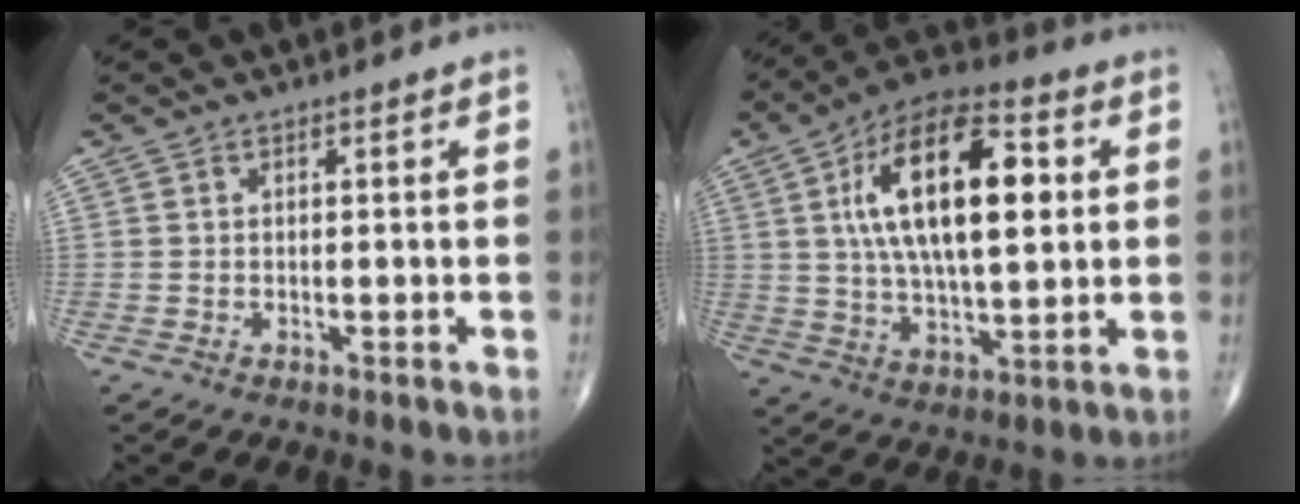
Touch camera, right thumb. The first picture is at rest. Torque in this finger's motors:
{"motor_torque": [0.46, 4.20, 1.95, 0.82, 0.60]}